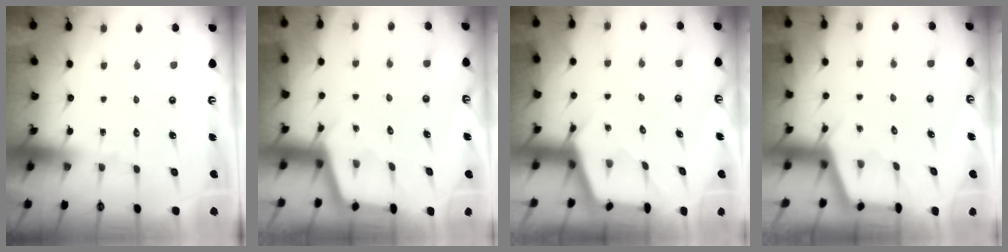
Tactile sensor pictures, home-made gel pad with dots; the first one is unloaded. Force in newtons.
{"total": 2.8, "press": 2.7, "slide": 0.3}
{"total": 2.6, "press": 2.6, "slide": 0.3}
{"total": 2.9, "press": 2.9, "slide": 0.3}